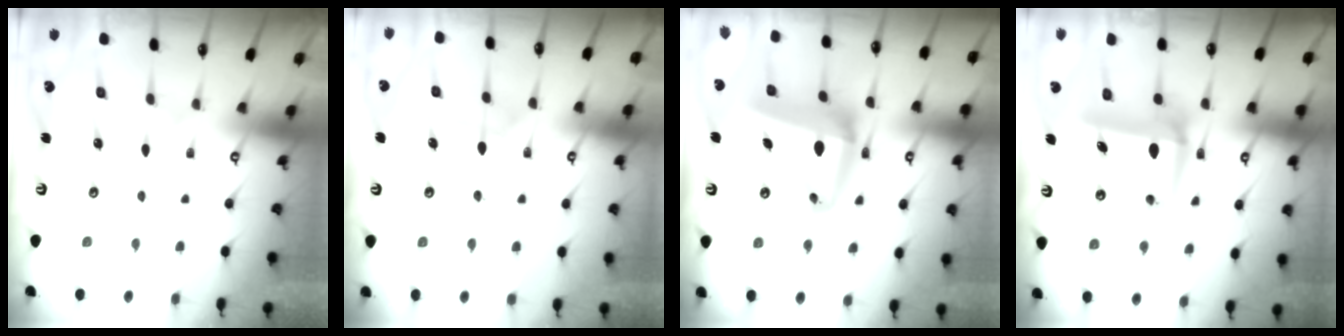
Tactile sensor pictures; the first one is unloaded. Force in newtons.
{"total": 6.3, "press": 6.2, "slide": 0.7}
{"total": 14.9, "press": 14.7, "slide": 2.6}
{"total": 7.9, "press": 7.7, "slide": 1.8}